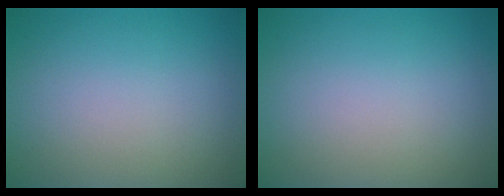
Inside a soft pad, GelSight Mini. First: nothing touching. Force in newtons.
{"total": 0.0}